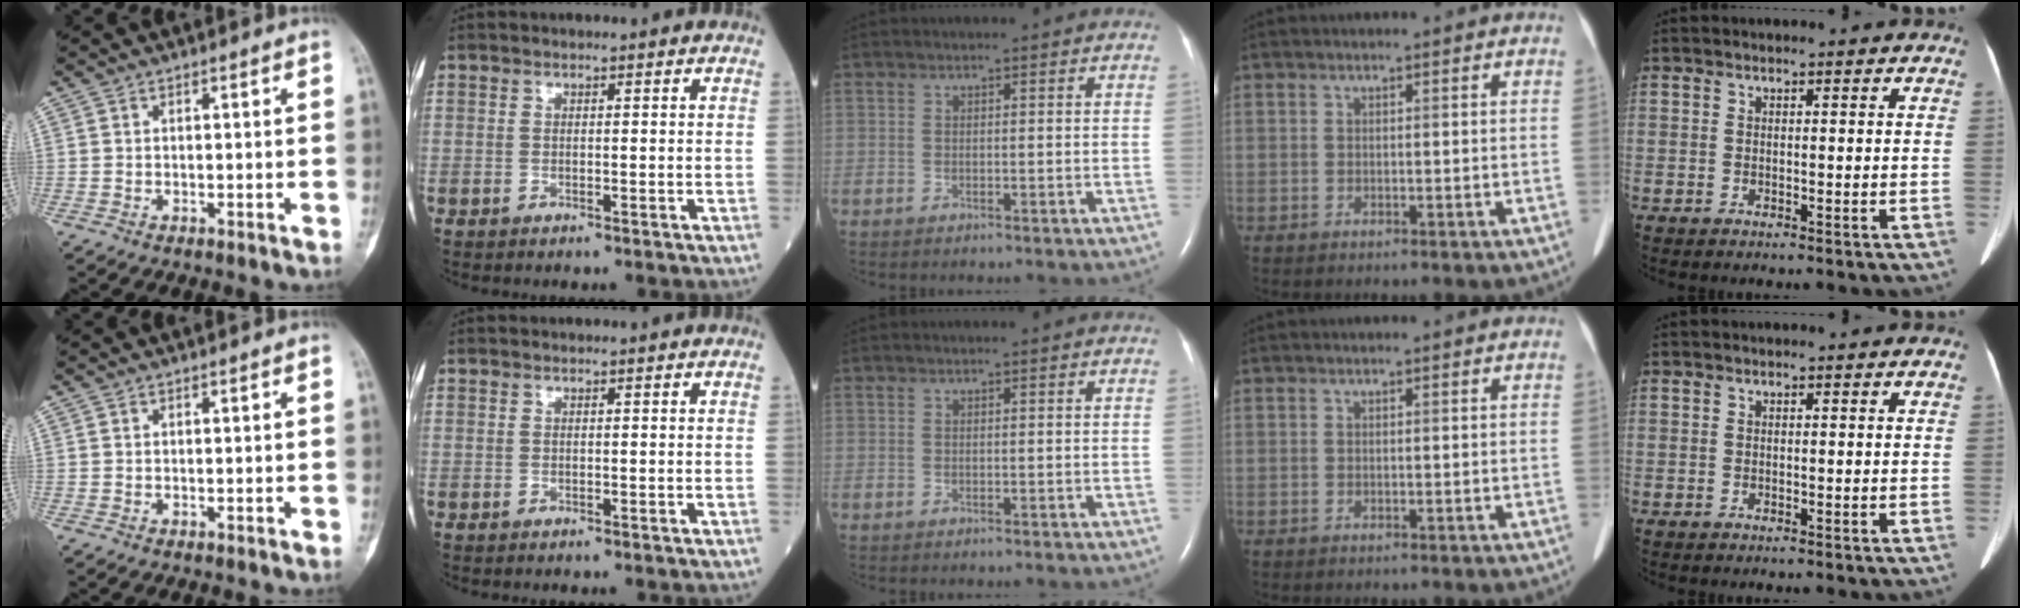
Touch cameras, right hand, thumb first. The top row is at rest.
{}